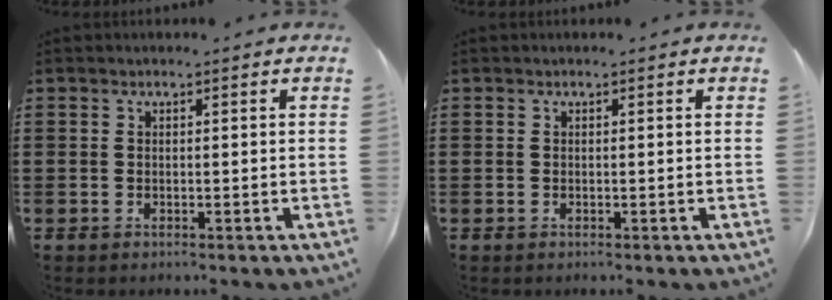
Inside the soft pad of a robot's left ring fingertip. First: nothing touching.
{"total": 0.0}